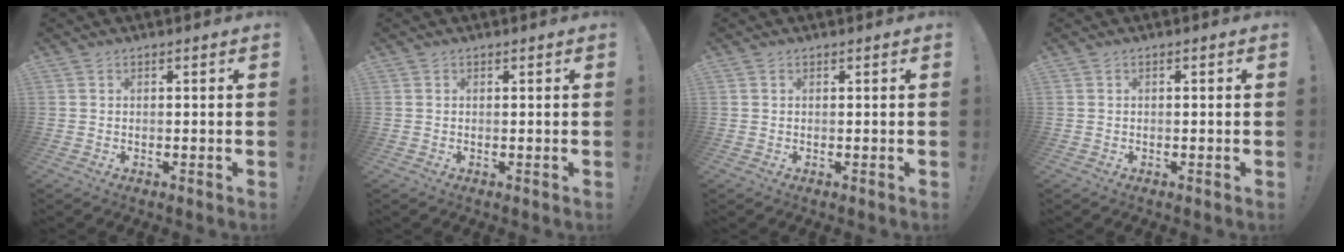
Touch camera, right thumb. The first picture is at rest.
{"total": 0.0}
{"total": 0.0}
{"total": 0.7, "force": [-0.6, 0.2, 0.3], "torque": [-0.006, 0.002, -0.010]}